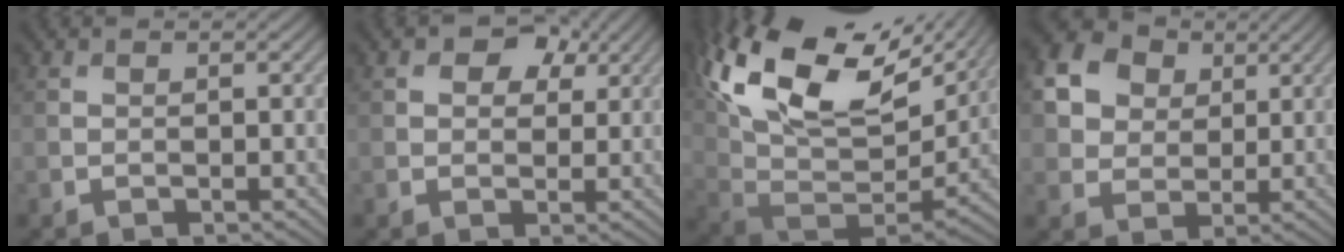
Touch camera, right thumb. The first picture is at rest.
{"total": 4.9, "force": [2.3, 3.3, 2.9], "torque": [-0.040, -0.002, 0.030]}
{"total": 20.6, "force": [10.5, 10.9, 14.0], "torque": [-0.277, 0.036, 0.189]}
{"total": 14.1, "force": [6.1, 11.0, 6.3], "torque": [-0.206, 0.035, 0.122]}